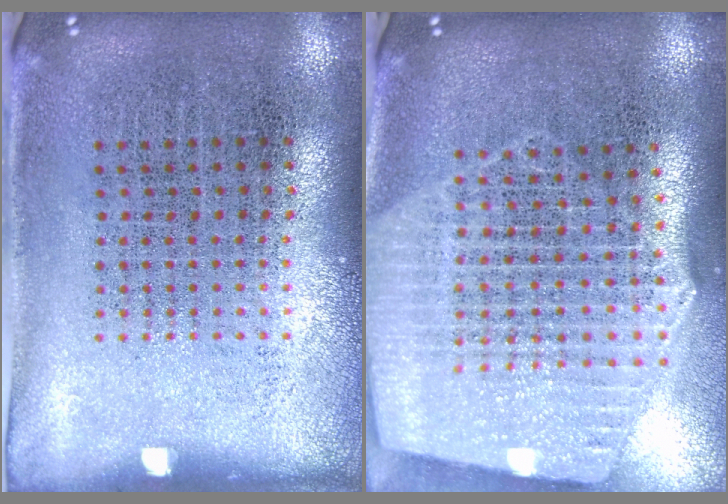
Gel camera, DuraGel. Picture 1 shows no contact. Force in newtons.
{"total": 2.7, "press": 2.3, "slide": 1.4}